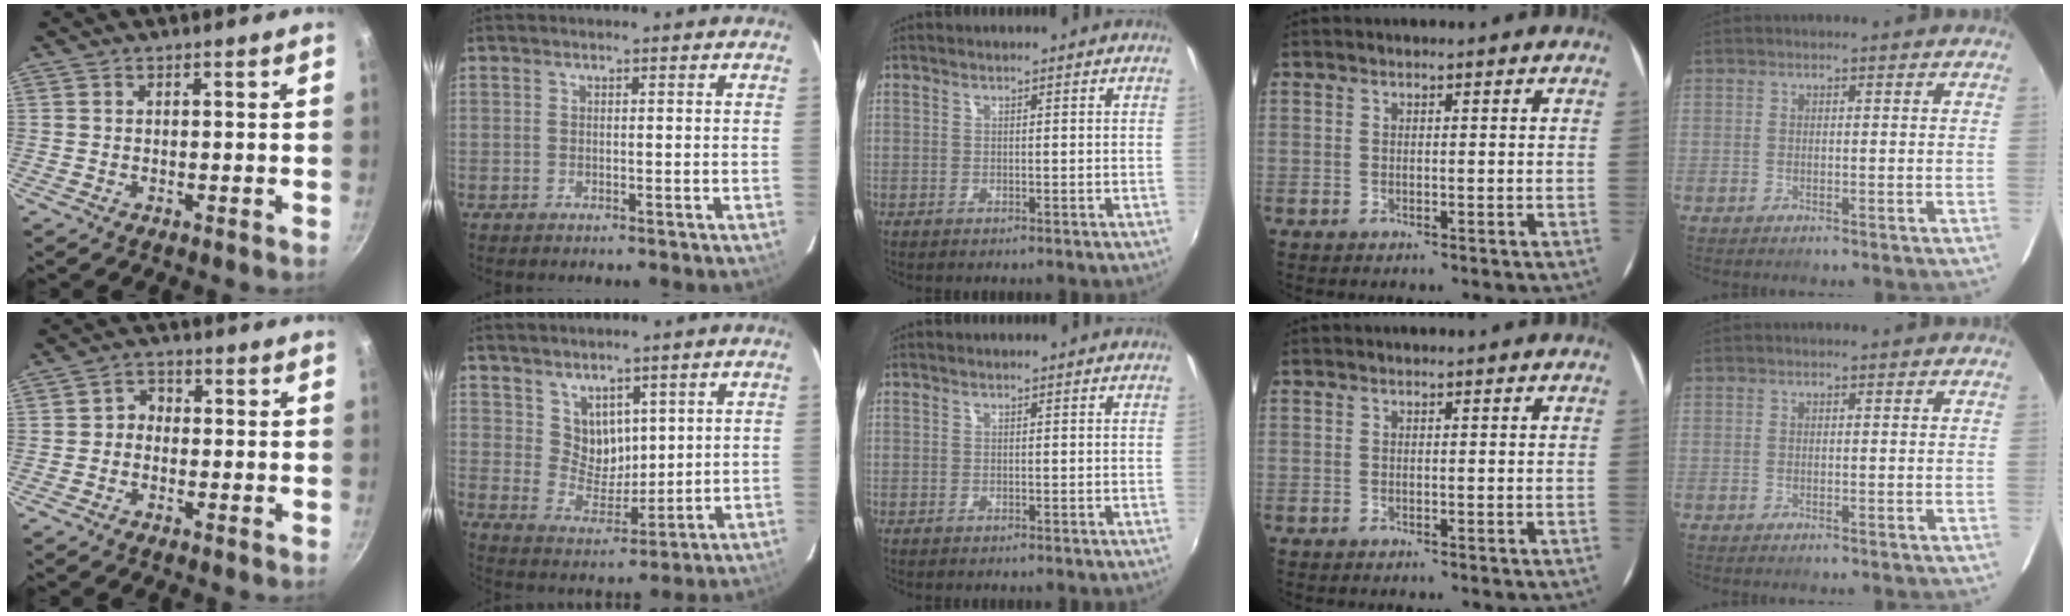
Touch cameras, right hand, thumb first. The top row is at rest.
{"thumb": {"total": 2.9, "force": [-0.7, 2.4, 1.3], "torque": [-0.008, 0.015, -0.022]}, "index": {"total": 6.4, "force": [3.7, 4.6, 2.4], "torque": [-0.033, 0.002, 0.080]}}